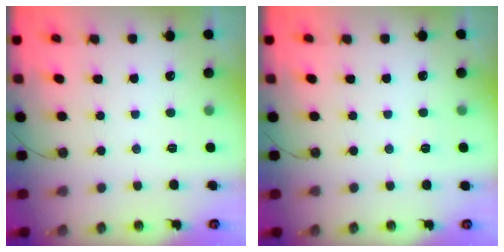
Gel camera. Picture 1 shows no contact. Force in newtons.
{"total": 2.5, "press": 1.2, "slide": 2.2}